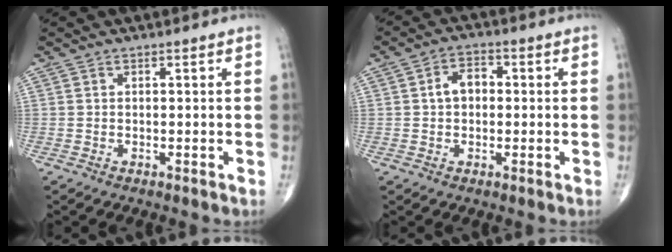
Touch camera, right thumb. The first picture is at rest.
{"total": 4.7, "force": [0.2, 3.3, 3.3], "torque": [-0.047, 0.018, -0.002]}